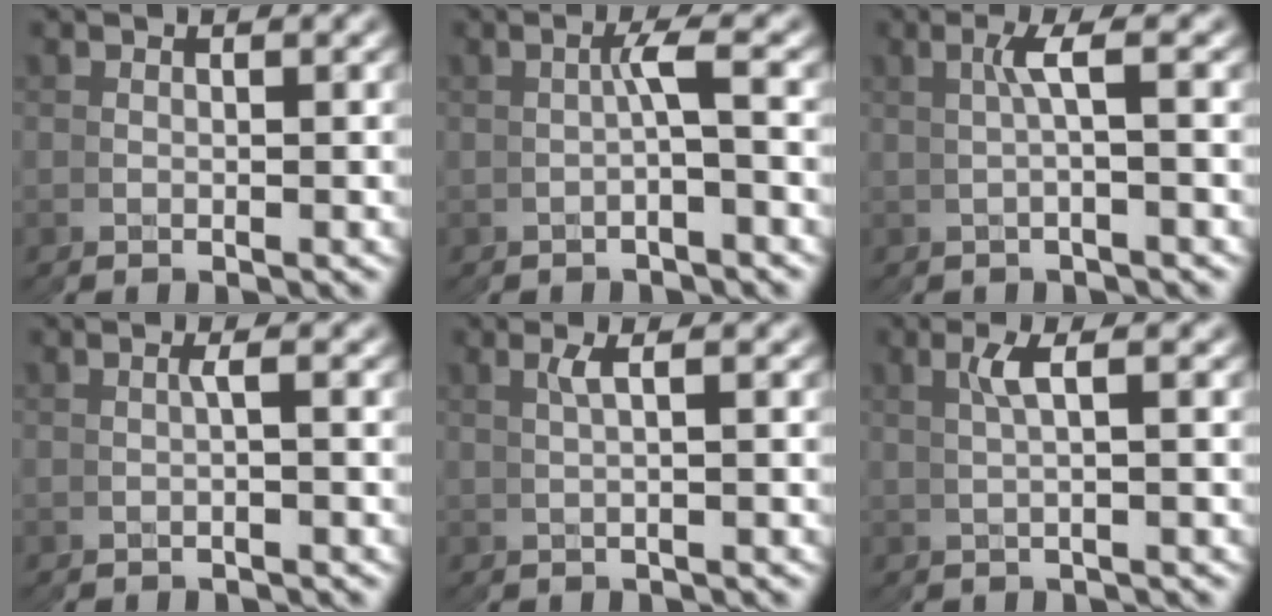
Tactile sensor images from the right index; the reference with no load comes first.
{"total": 1.2, "force": [-0.3, -1.0, 0.5], "torque": [-0.012, 0.006, -0.004]}
{"total": 1.5, "force": [0.7, -1.1, 0.7], "torque": [-0.013, 0.019, 0.009]}
{"total": 0.7, "force": [-0.1, -0.7, -0.1], "torque": [-0.003, 0.002, 0.000]}
{"total": 1.4, "force": [0.8, -1.0, 0.5], "torque": [-0.004, 0.017, 0.012]}
{"total": 1.5, "force": [1.0, -0.8, 0.7], "torque": [-0.013, 0.018, 0.017]}